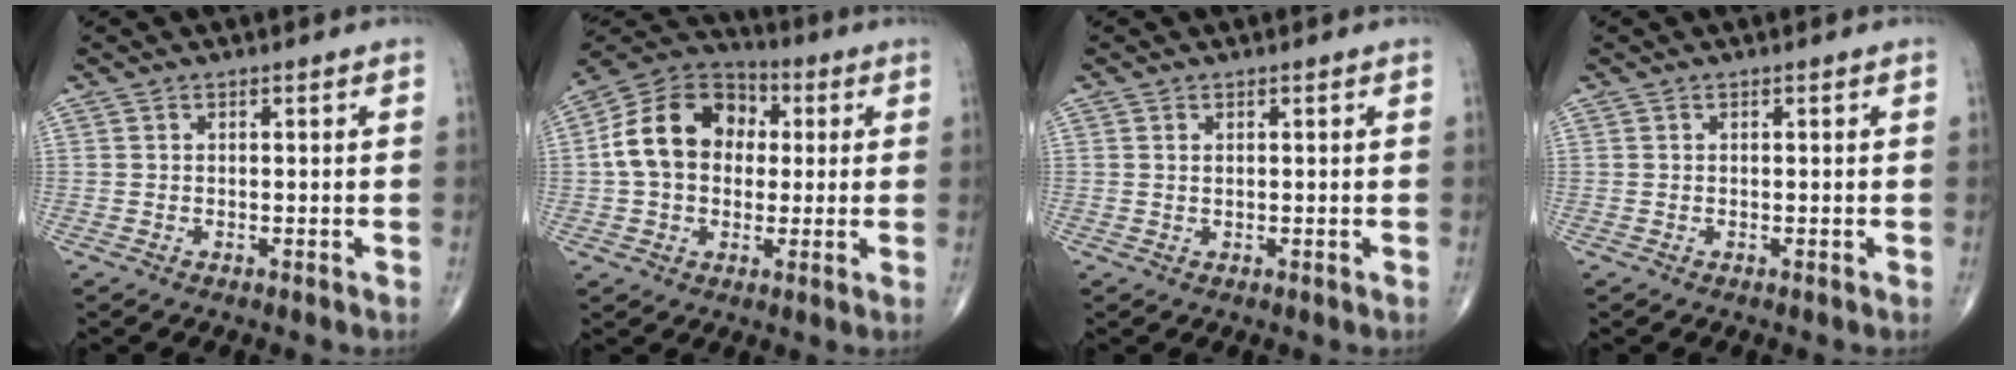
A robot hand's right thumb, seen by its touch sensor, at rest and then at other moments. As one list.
[{"total": 15.1, "force": [1.5, 11.6, 9.7], "torque": [-0.151, 0.030, 0.016]}, {"total": 0.7, "force": [0.3, 0.3, 0.5], "torque": [-0.010, 0.002, 0.007]}, {"total": 0.0}]